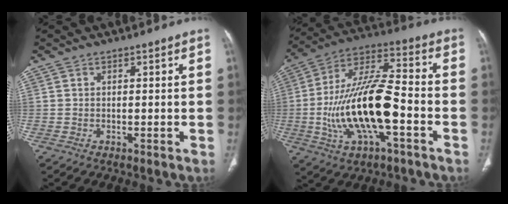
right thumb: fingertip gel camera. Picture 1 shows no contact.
{"total": 19.9, "force": [-4.6, 7.4, 17.8], "torque": [-0.348, 0.039, -0.080]}